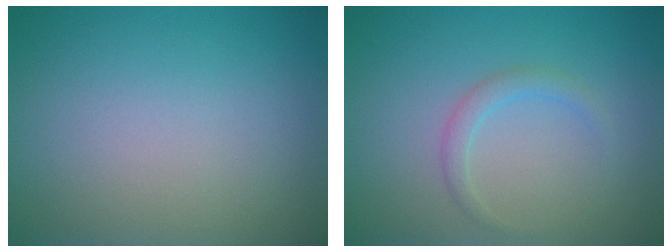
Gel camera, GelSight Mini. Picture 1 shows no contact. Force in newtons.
{"total": 1.4, "press": 1.4, "slide": 0.0}